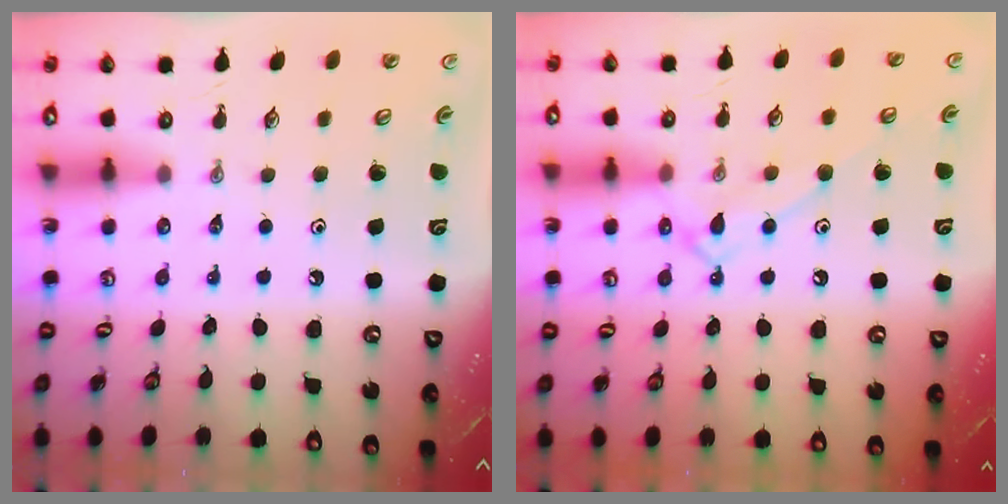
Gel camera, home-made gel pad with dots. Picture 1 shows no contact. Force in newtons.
{"total": 11.4, "press": 11.4, "slide": 0.8}